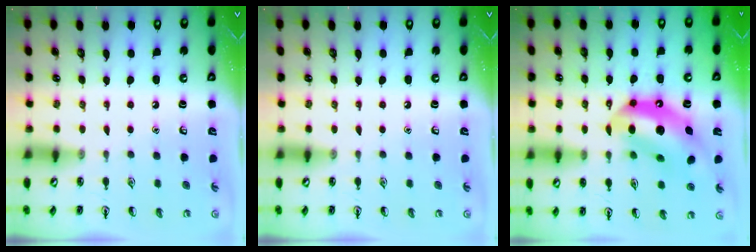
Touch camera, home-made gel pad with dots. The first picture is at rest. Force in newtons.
{"total": 0.0}
{"total": 16.3, "press": 15.5, "slide": 5.0}